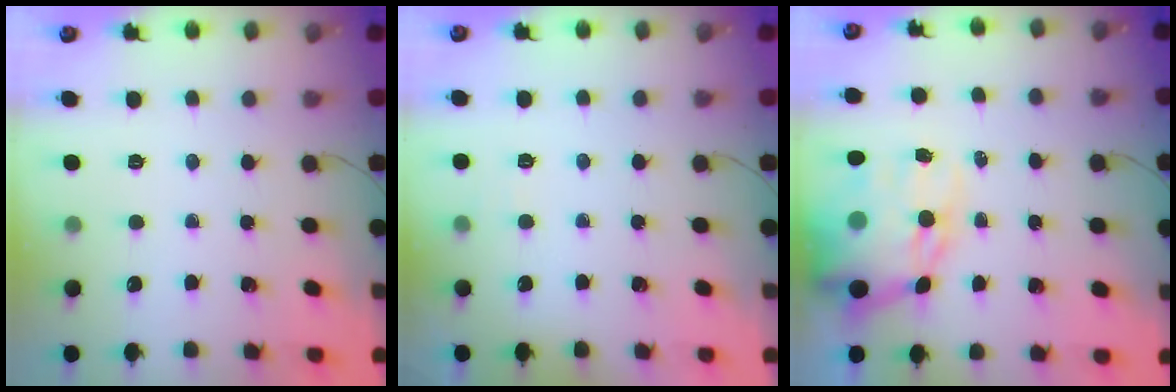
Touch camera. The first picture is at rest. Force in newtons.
{"total": 4.0, "press": 3.8, "slide": 1.1}
{"total": 15.8, "press": 15.4, "slide": 3.6}